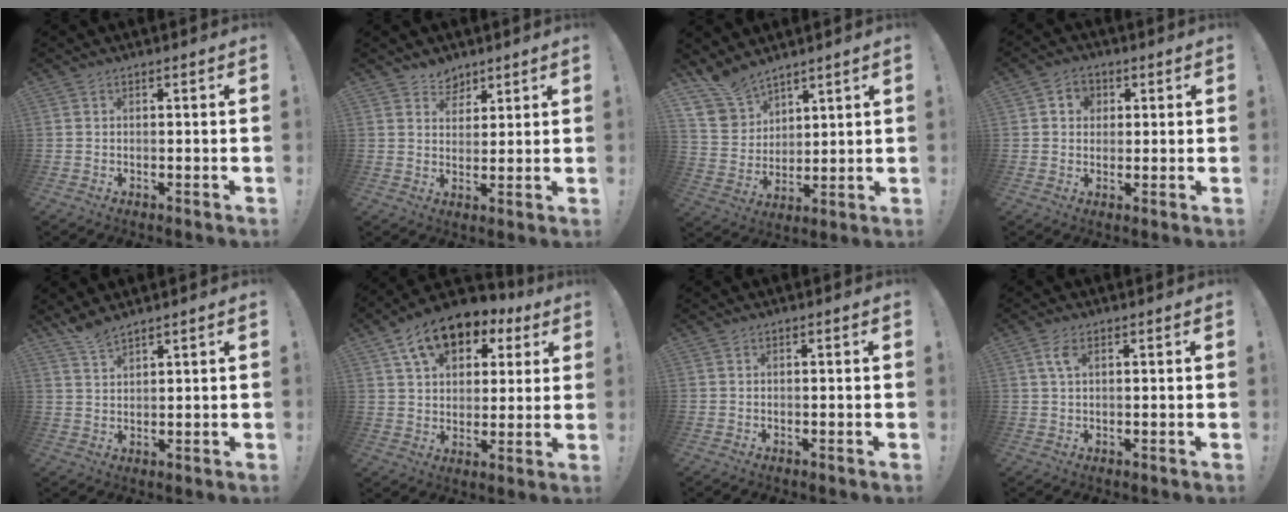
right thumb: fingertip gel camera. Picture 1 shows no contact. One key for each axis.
{"total": 5.6, "fx": 4.0, "fy": 3.9, "fz": 0.3, "tx": 0.001, "ty": -0.033, "tz": 0.079}
{"total": 10.7, "fx": 9.0, "fy": 5.5, "fz": 1.5, "tx": -0.048, "ty": -0.070, "tz": 0.182}
{"total": 4.8, "fx": 1.3, "fy": 4.3, "fz": 1.7, "tx": -0.020, "ty": 0.001, "tz": 0.022}
{"total": 4.4, "fx": 4.0, "fy": 0.4, "fz": 1.7, "tx": -0.039, "ty": -0.027, "tz": 0.074}
{"total": 13.9, "fx": 7.6, "fy": 8.9, "fz": 7.3, "tx": -0.113, "ty": -0.037, "tz": 0.141}
{"total": 0.0}
{"total": 3.5, "fx": 1.2, "fy": 1.5, "fz": 2.9, "tx": -0.053, "ty": 0.002, "tz": 0.021}